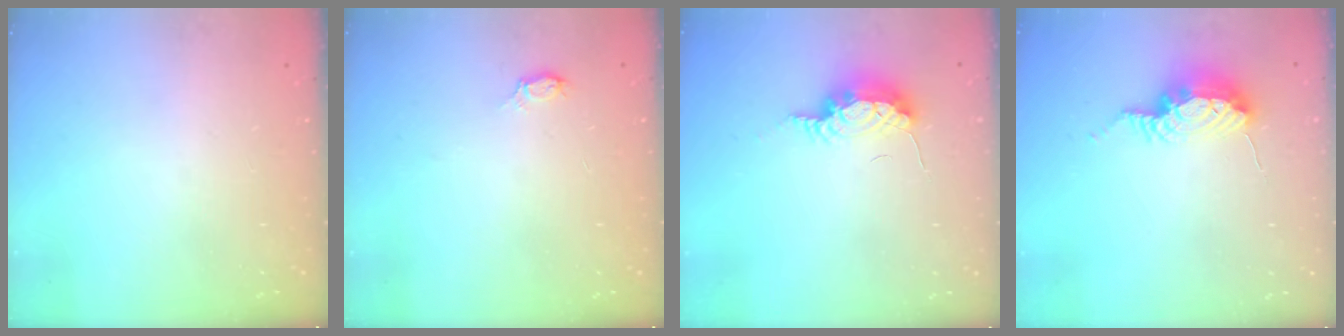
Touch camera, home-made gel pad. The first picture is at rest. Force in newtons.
{"total": 3.3, "press": 3.3, "slide": 0.4}
{"total": 7.7, "press": 7.4, "slide": 1.9}
{"total": 14.9, "press": 10.6, "slide": 10.4}